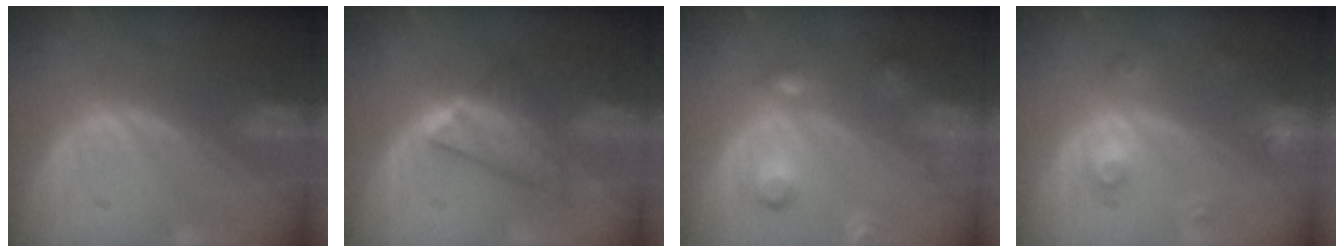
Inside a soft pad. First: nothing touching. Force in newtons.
{"total": 5.9, "press": 5.9, "slide": 0.8}
{"total": 5.6, "press": 5.6, "slide": 0.3}
{"total": 3.4, "press": 3.1, "slide": 1.2}